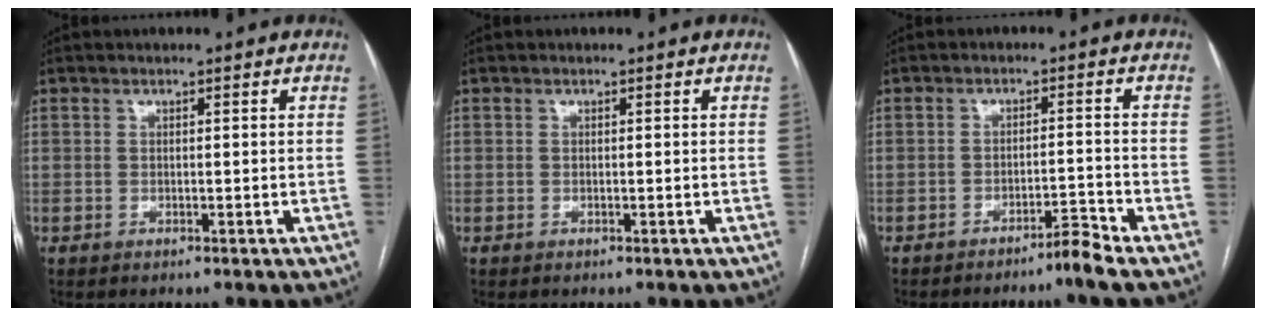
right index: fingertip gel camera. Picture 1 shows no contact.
{"total": 0.0}
{"total": 3.2, "force": [-2.7, -0.8, 1.4], "torque": [-0.018, -0.006, -0.048]}